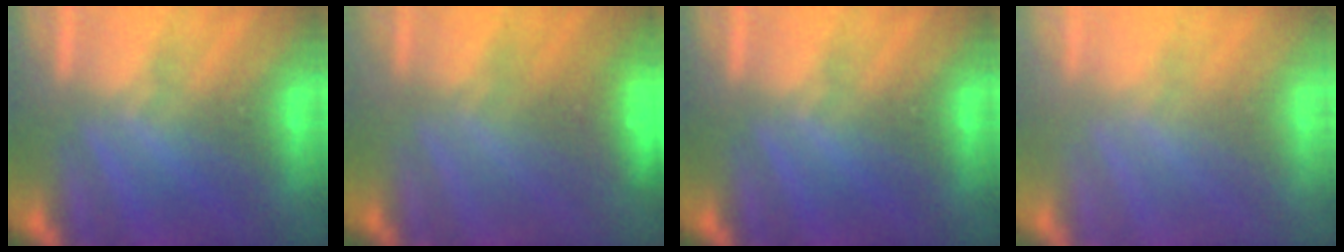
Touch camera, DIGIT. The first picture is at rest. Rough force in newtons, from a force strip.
{"total": 3.0}
{"total": 0.0}
{"total": 2.9}